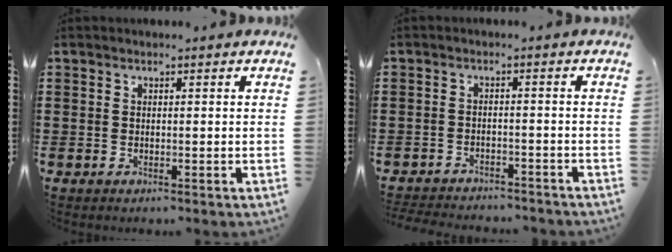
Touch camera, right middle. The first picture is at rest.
{"total": 2.7, "force": [-2.7, 0.2, 0.1], "torque": [-0.007, -0.002, -0.058]}